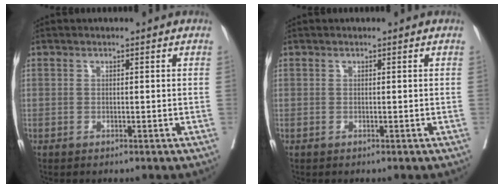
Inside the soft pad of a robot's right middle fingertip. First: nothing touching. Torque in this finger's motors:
{"motor_torque": [0.22, -0.34, 0.00, 0.00]}